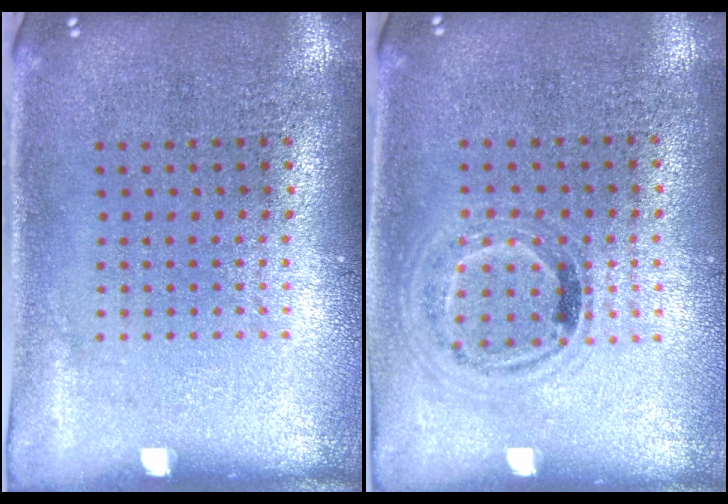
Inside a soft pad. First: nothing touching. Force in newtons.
{"total": 0.9, "press": 0.9, "slide": 0.3}